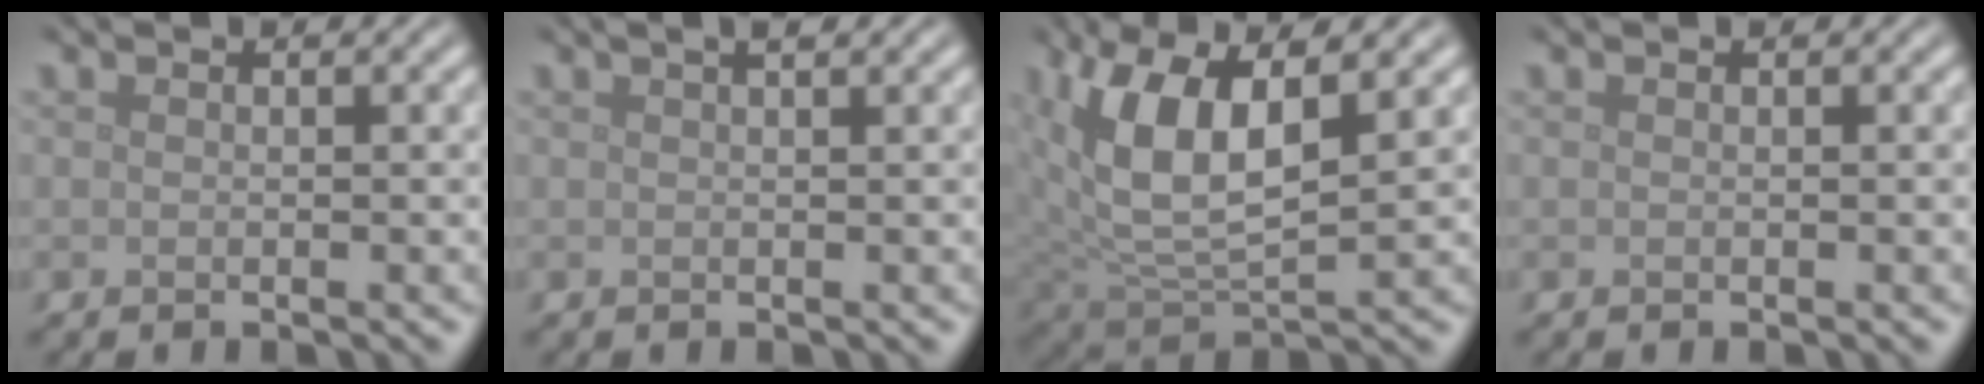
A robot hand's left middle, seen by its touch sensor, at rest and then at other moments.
{"total": 2.4, "force": [1.4, 1.0, 1.7], "torque": [-0.007, 0.005, -0.002]}
{"total": 8.0, "force": [2.4, 3.7, 6.7], "torque": [-0.145, -0.003, 0.044]}
{"total": 0.0}